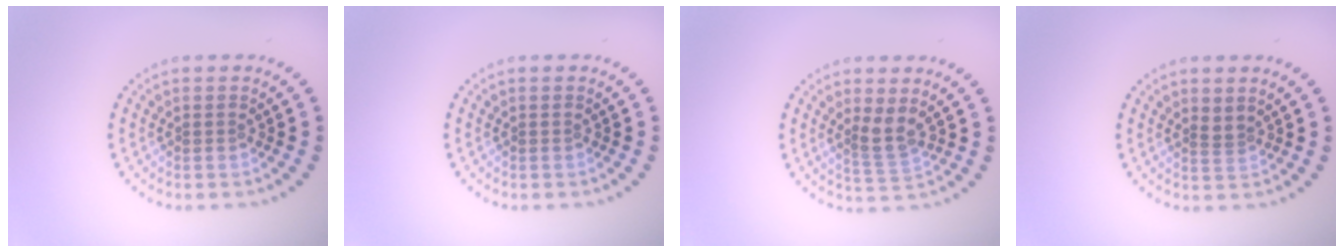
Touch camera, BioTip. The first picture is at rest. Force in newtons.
{"total": 0.0}
{"total": 2.3, "press": 1.8, "slide": 1.4}
{"total": 0.9, "press": 0.6, "slide": 0.7}